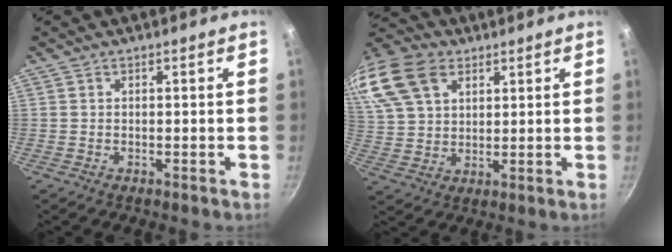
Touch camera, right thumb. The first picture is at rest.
{"total": 20.2, "force": [9.8, 13.5, 11.4], "torque": [-0.257, 0.020, 0.187]}